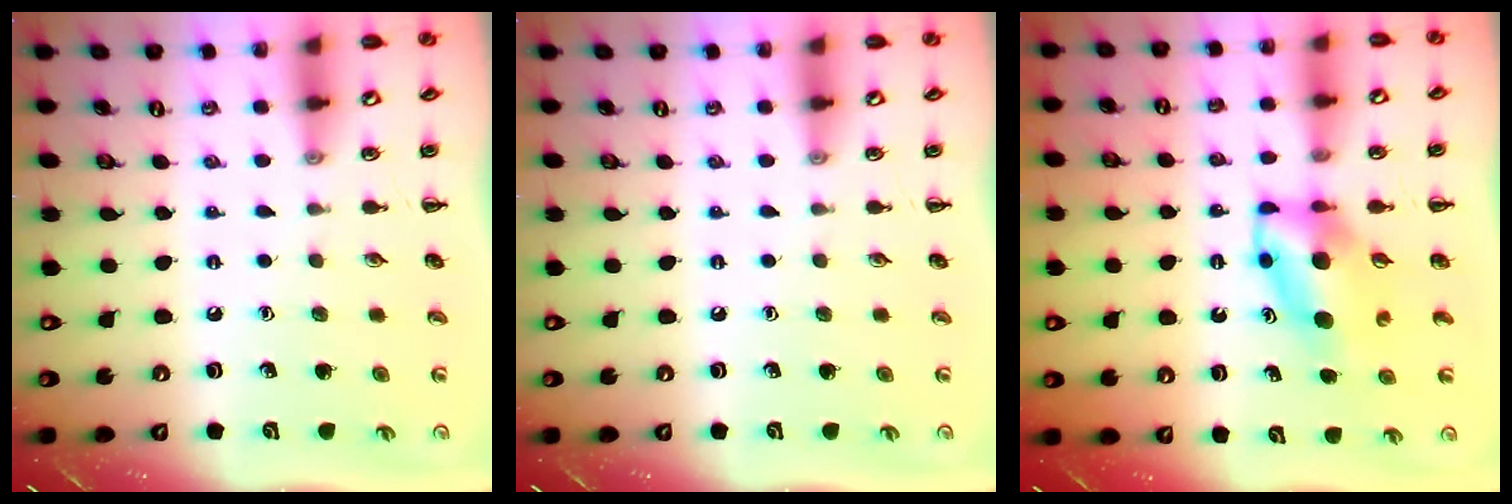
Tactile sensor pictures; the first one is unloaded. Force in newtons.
{"total": 0.0}
{"total": 6.3, "press": 6.2, "slide": 1.0}